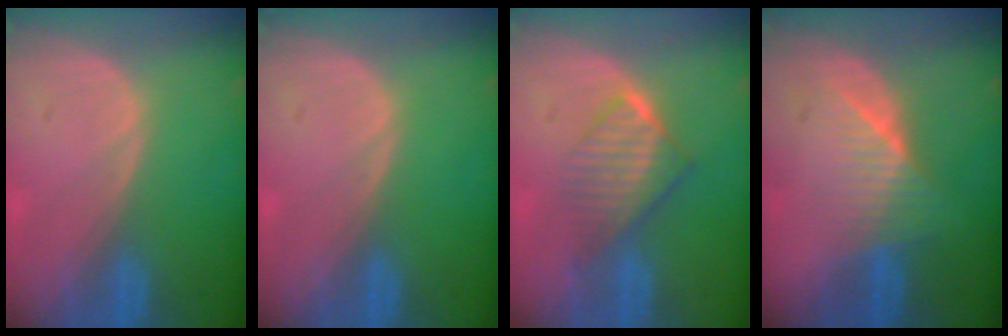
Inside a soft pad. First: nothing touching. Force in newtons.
{"total": 0.0}
{"total": 6.4, "press": 5.8, "slide": 2.8}
{"total": 6.1, "press": 5.7, "slide": 2.1}